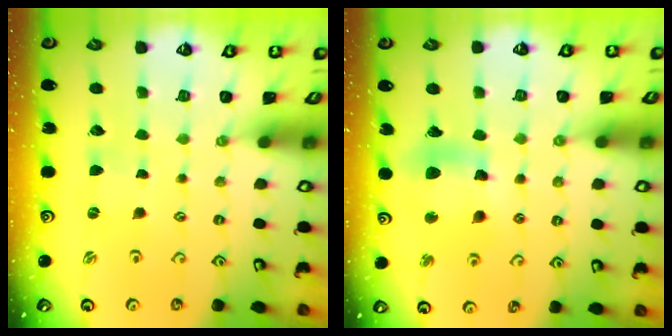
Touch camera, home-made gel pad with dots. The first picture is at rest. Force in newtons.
{"total": 11.1, "press": 10.9, "slide": 2.1}